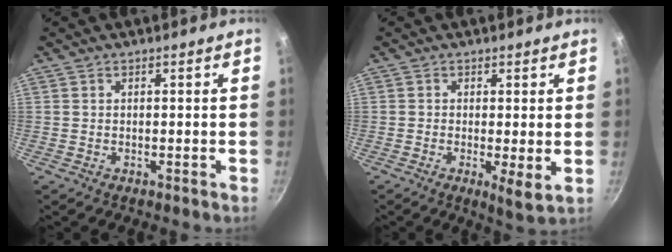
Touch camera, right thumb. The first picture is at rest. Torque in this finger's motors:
{"motor_torque": [-0.19, 0.02, -0.30, 0.03, -0.05]}